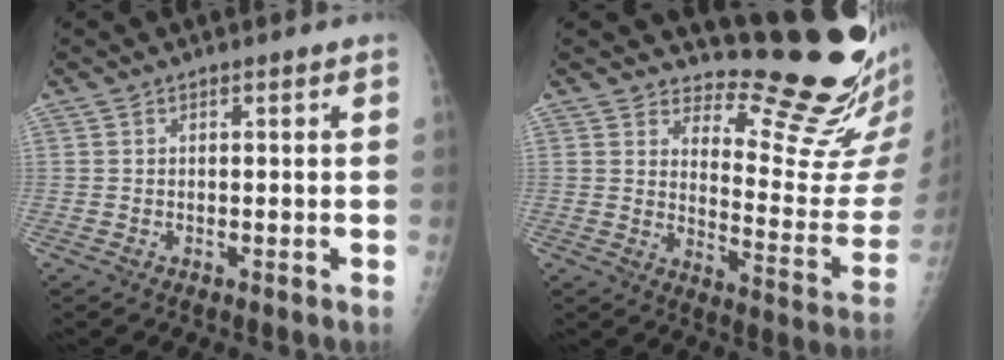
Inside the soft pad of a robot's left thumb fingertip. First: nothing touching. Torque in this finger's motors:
{"motor_torque": [0.14, 0.08, -0.14, -0.40, -0.01]}